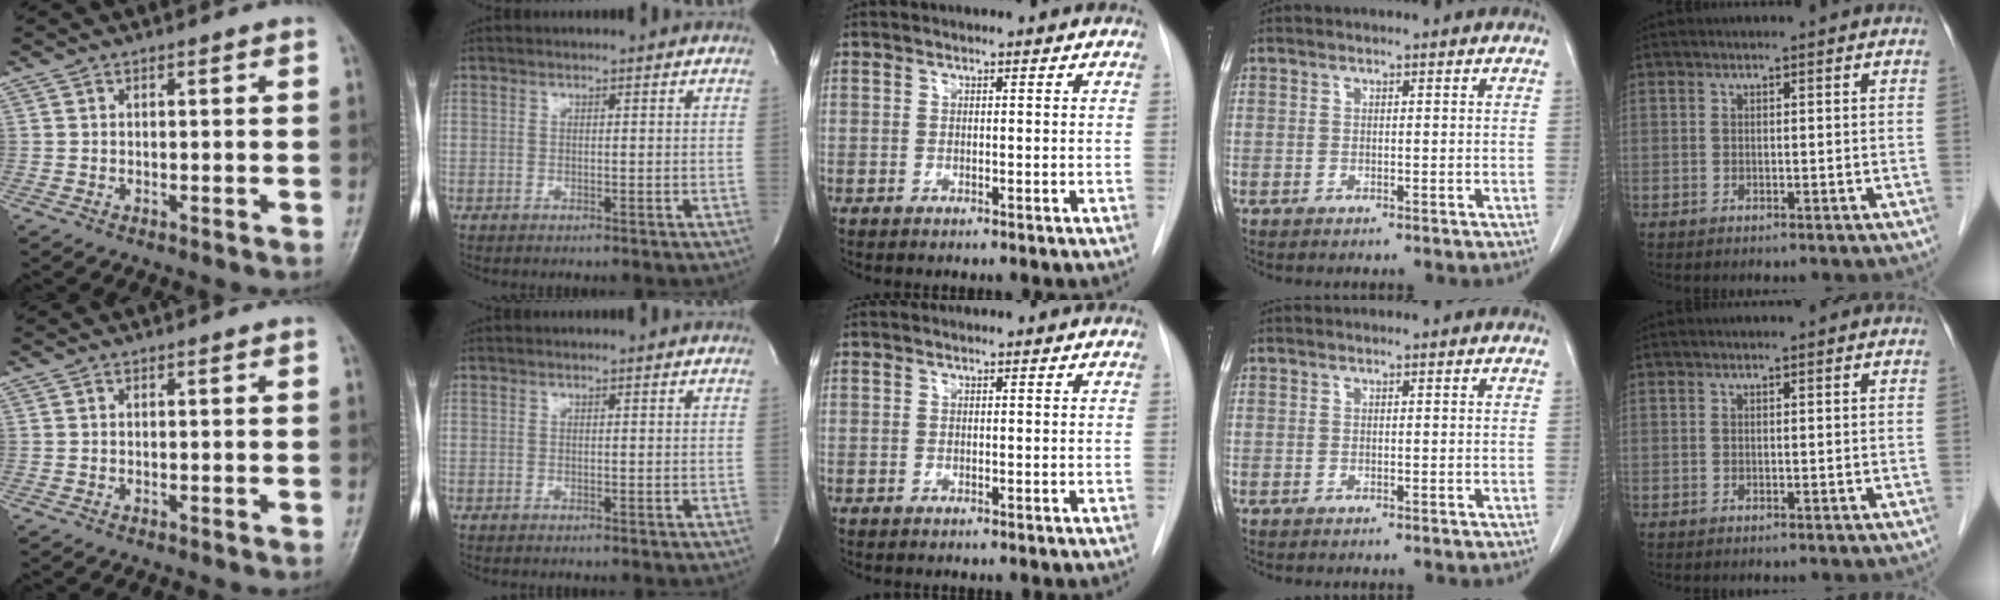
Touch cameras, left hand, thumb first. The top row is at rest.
{}